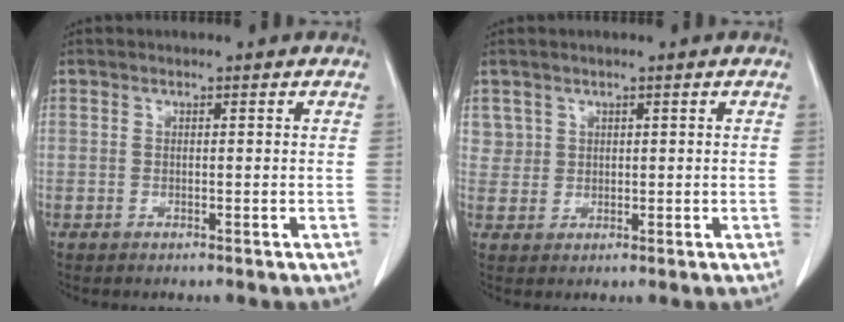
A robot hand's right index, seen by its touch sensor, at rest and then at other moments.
{"total": 2.5, "force": [1.3, 2.1, -0.3], "torque": [0.022, 0.005, 0.019]}